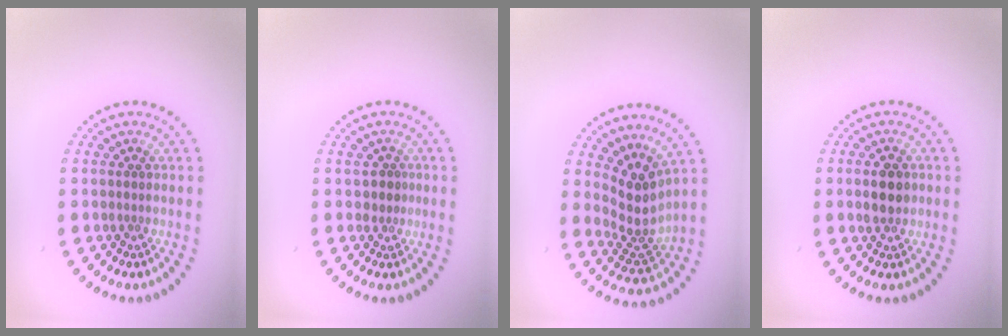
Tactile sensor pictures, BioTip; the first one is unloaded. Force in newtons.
{"total": 1.1, "press": 0.9, "slide": 0.7}
{"total": 3.8, "press": 2.8, "slide": 2.5}
{"total": 2.9, "press": 2.9, "slide": 0.2}